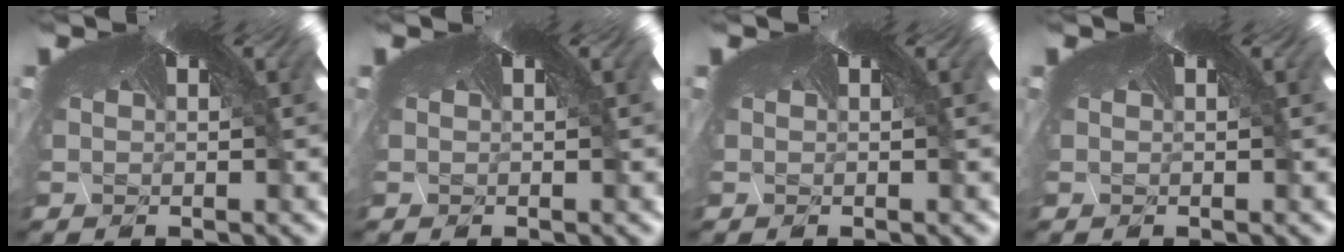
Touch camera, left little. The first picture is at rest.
{"total": 0.0}
{"total": 0.0}
{"total": 0.0}